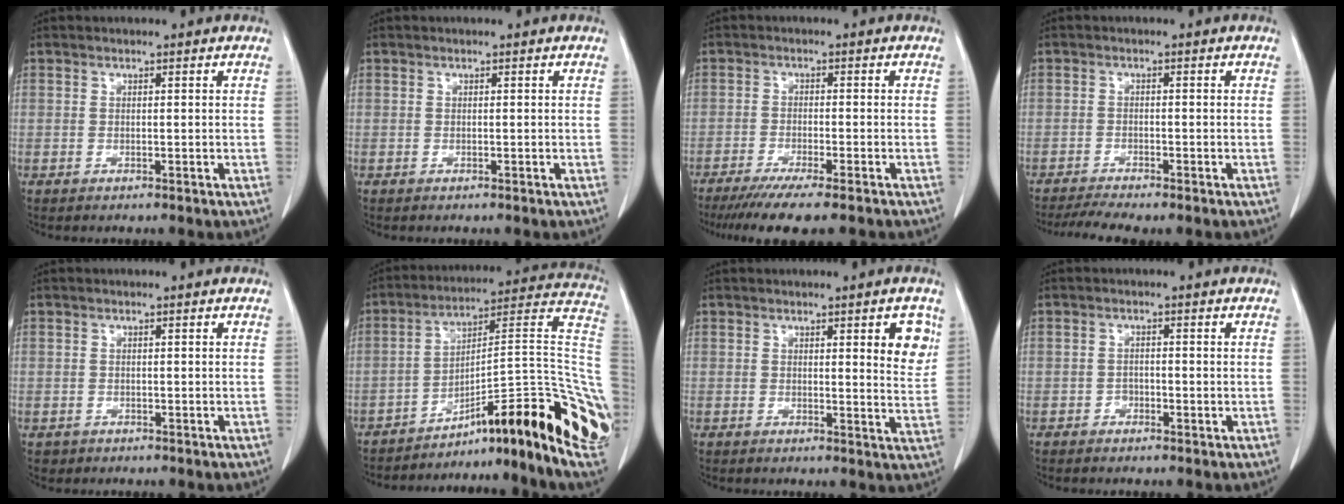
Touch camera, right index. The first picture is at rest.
{"total": 0.0}
{"total": 10.0, "force": [-8.1, 0.4, 6.0], "torque": [-0.076, -0.021, -0.125]}
{"total": 5.1, "force": [-4.5, 0.2, 2.5], "torque": [-0.039, -0.005, -0.072]}
{"total": 1.2, "force": [-0.4, 1.1, 0.1], "torque": [-0.003, 0.003, -0.002]}
{"total": 27.9, "force": [-13.0, 4.0, 24.4], "torque": [-0.224, 0.031, -0.184]}
{"total": 5.5, "force": [2.4, 1.1, 4.8], "torque": [-0.044, -0.011, 0.023]}
{"total": 1.2, "force": [-0.7, 0.9, 0.3], "torque": [0.000, 0.005, -0.012]}